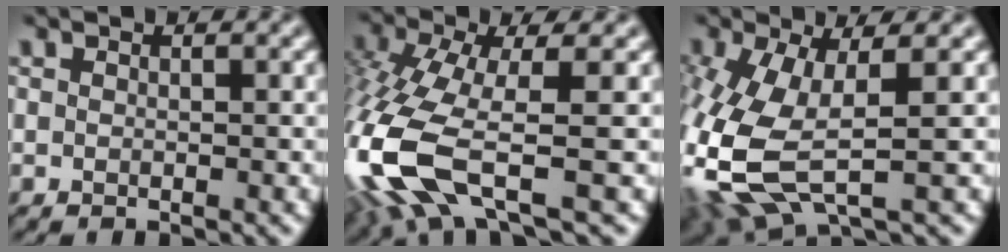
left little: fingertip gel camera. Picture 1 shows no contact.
{"total": 11.1, "force": [-3.9, 4.1, 9.6], "torque": [-0.244, -0.019, -0.078]}
{"total": 9.7, "force": [-1.3, 4.7, 8.4], "torque": [-0.222, -0.019, -0.016]}